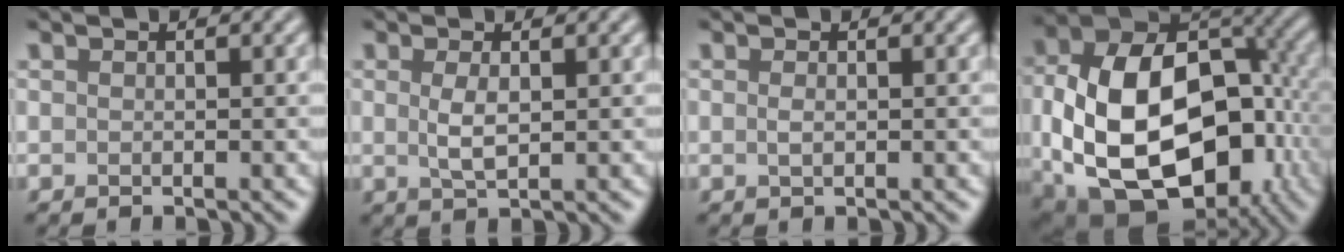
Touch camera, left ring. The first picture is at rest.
{"total": 2.0, "force": [0.3, 0.7, 1.9], "torque": [-0.043, 0.000, 0.007]}
{"total": 0.7, "force": [0.1, 0.2, 0.6], "torque": [-0.016, 0.000, 0.001]}
{"total": 17.9, "force": [-3.3, 11.9, 13.0], "torque": [-0.233, -0.029, -0.034]}